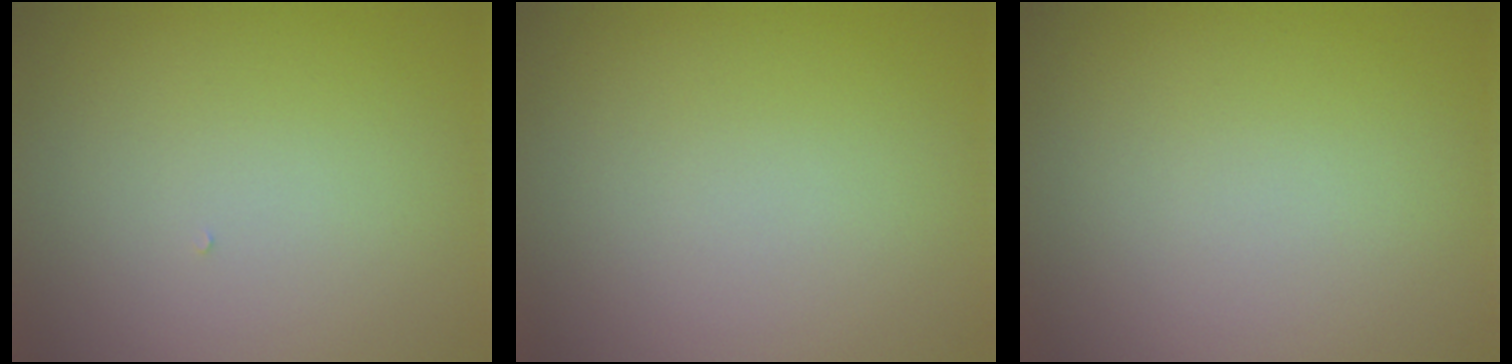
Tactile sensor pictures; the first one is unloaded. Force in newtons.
{"total": 0.0}
{"total": 0.0}